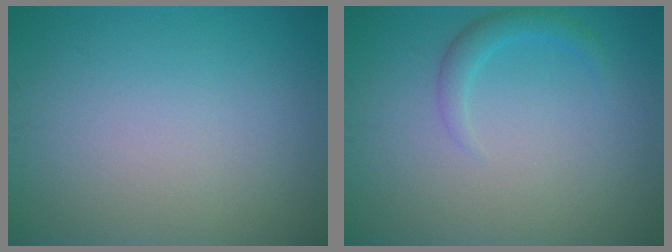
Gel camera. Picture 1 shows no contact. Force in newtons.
{"total": 1.6, "press": 1.6, "slide": 0.1}